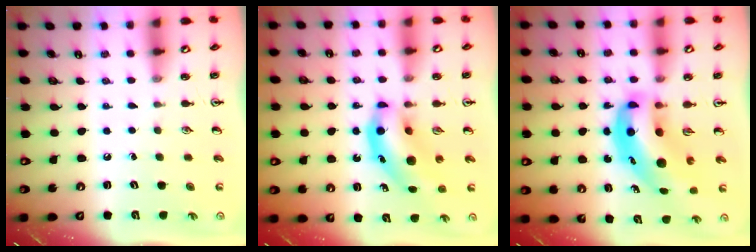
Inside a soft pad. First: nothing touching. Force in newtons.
{"total": 10.6, "press": 10.1, "slide": 3.2}
{"total": 11.3, "press": 10.8, "slide": 3.3}